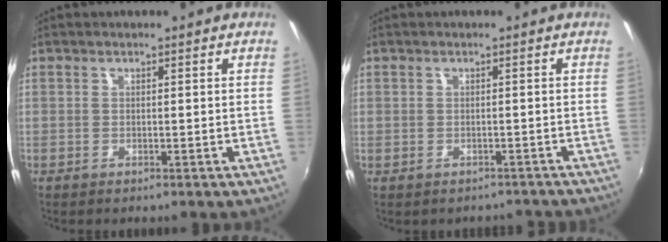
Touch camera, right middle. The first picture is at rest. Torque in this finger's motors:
{"motor_torque": [-0.83, -0.84, -1.02, -0.21]}